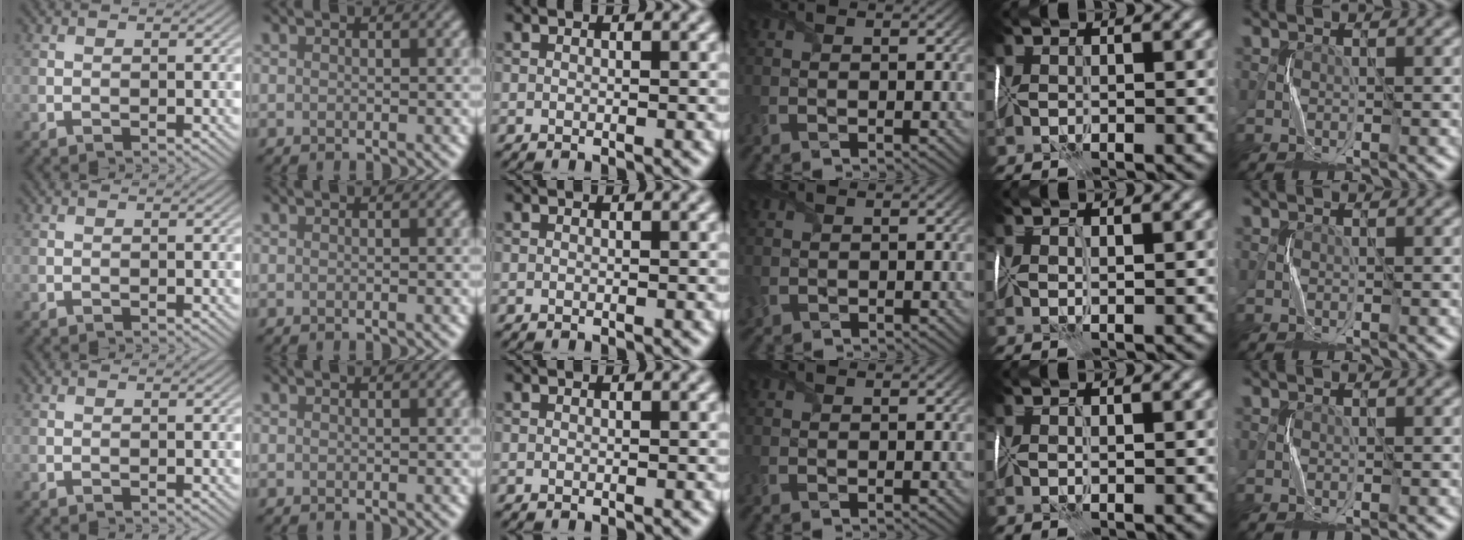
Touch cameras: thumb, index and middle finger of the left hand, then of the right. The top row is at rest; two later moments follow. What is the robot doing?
{"motion": "fold", "object": "tissue"}